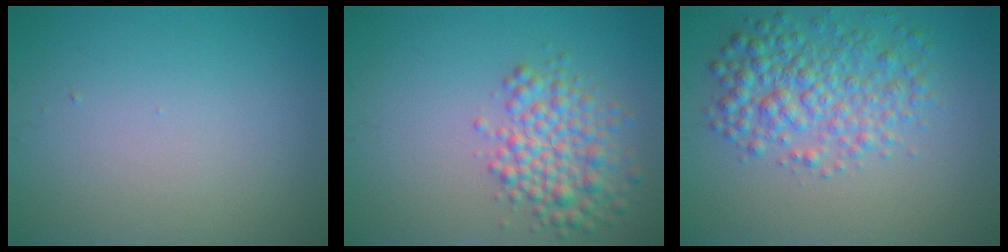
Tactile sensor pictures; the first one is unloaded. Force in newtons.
{"total": 4.5, "press": 4.5, "slide": 0.2}
{"total": 5.3, "press": 5.3, "slide": 0.1}